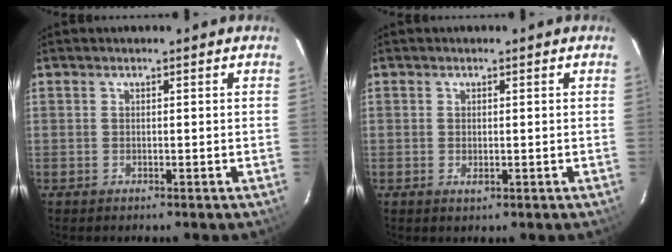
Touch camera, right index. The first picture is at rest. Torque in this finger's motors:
{"motor_torque": [0.00, -0.06, 0.13, 0.01]}